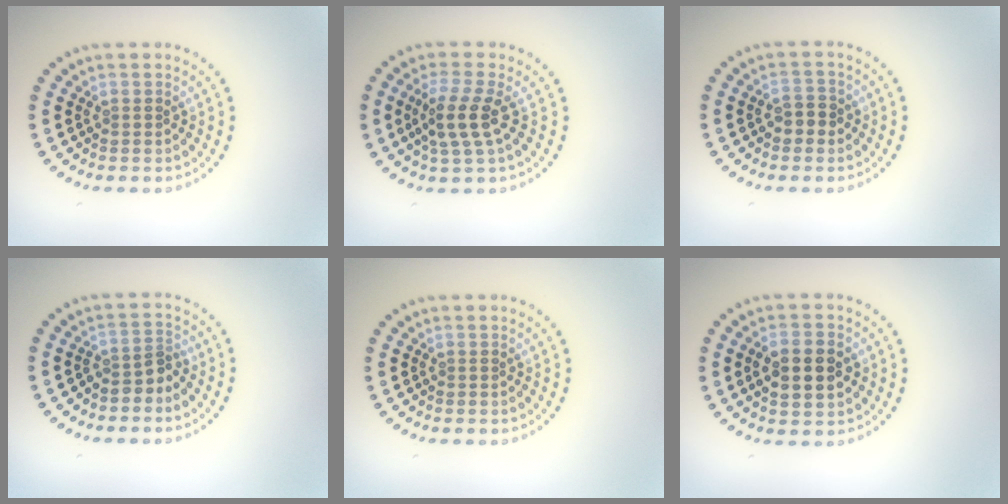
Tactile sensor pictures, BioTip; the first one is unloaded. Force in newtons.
{"total": 3.3, "press": 2.9, "slide": 1.6}
{"total": 1.8, "press": 1.7, "slide": 0.5}
{"total": 2.1, "press": 1.5, "slide": 1.4}
{"total": 0.0}
{"total": 4.5, "press": 4.5, "slide": 0.2}